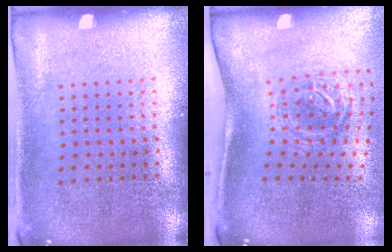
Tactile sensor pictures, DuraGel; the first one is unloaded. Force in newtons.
{"total": 1.8, "press": 1.2, "slide": 1.3}